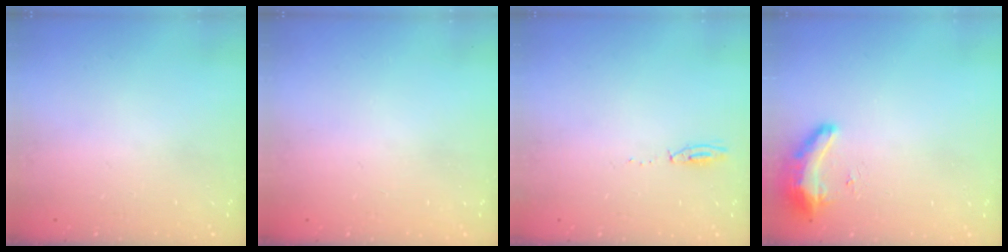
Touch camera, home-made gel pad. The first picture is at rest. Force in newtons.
{"total": 0.0}
{"total": 3.4, "press": 3.3, "slide": 0.8}
{"total": 16.1, "press": 10.6, "slide": 12.1}